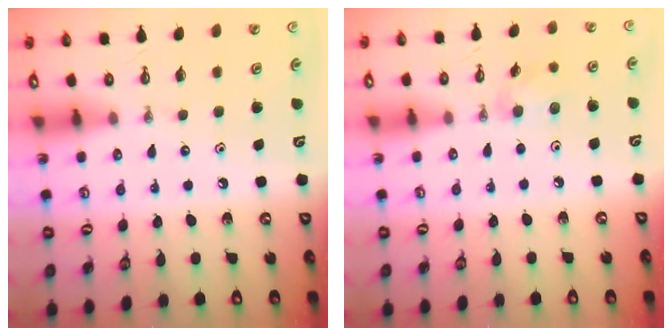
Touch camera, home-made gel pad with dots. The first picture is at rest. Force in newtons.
{"total": 7.4, "press": 7.3, "slide": 1.5}